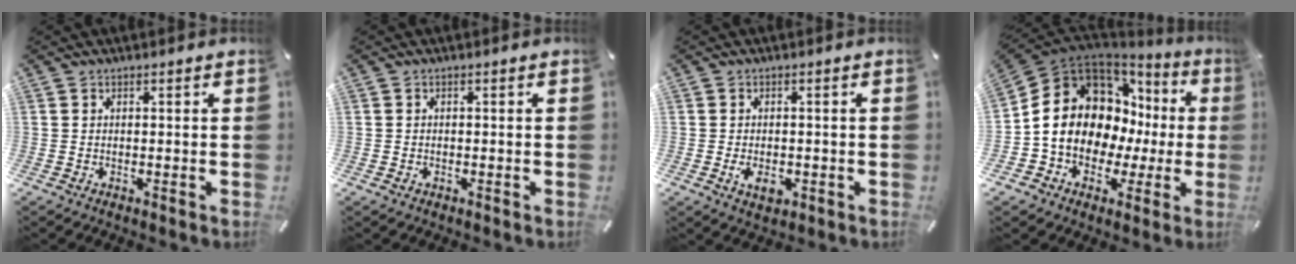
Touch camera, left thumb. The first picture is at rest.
{"total": 0.6, "force": [-0.3, 0.5, 0.1], "torque": [0.000, 0.004, -0.008]}
{"total": 3.8, "force": [-1.2, 2.3, 2.8], "torque": [-0.060, -0.006, -0.025]}
{"total": 15.3, "force": [1.3, 12.9, 8.2], "torque": [-0.146, -0.020, 0.028]}